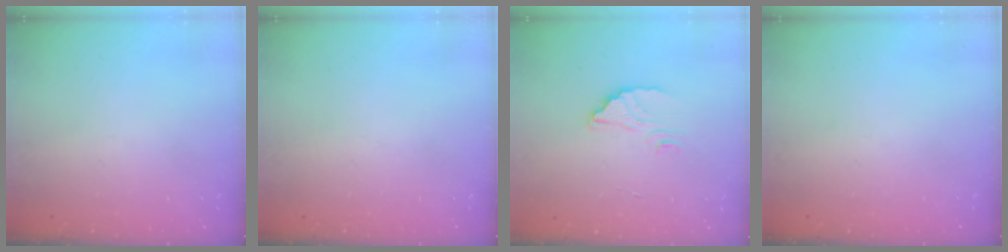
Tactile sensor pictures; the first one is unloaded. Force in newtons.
{"total": 0.0}
{"total": 2.3, "press": 2.3, "slide": 0.0}
{"total": 0.0}